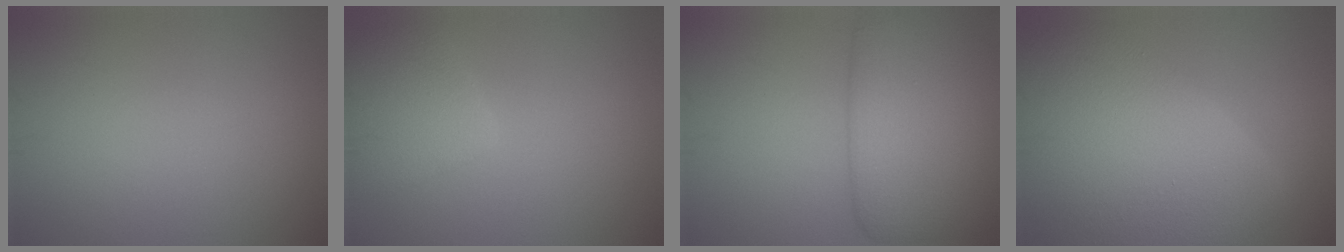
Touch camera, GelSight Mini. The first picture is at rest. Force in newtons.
{"total": 3.6, "press": 3.5, "slide": 0.2}
{"total": 7.5, "press": 7.5, "slide": 0.7}
{"total": 10.9, "press": 10.9, "slide": 0.8}